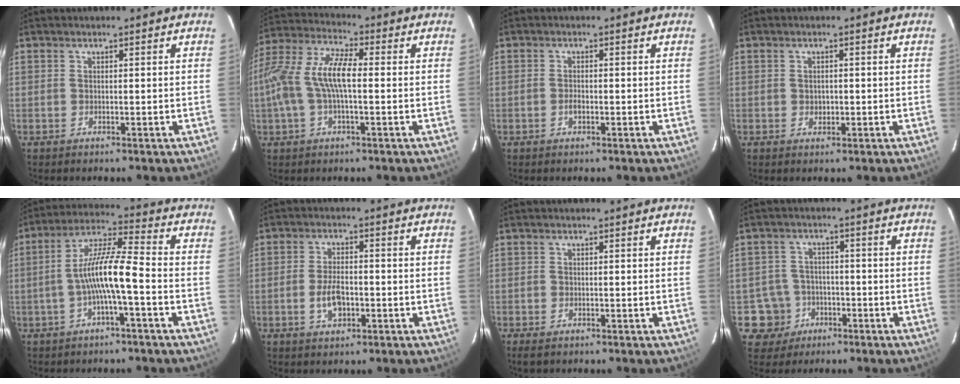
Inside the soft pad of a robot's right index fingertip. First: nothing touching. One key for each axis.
{"total": 13.4, "fx": -0.6, "fy": 5.0, "fz": 12.4, "tx": -0.257, "ty": 0.015, "tz": -0.016}
{"total": 1.6, "fx": -0.6, "fy": 0.9, "fz": 1.2, "tx": -0.026, "ty": 0.003, "tz": -0.012}
{"total": 1.5, "fx": -0.2, "fy": 1.3, "fz": 0.8, "tx": -0.009, "ty": 0.002, "tz": -0.002}
{"total": 9.5, "fx": -2.7, "fy": 0.8, "fz": 9.1, "tx": -0.187, "ty": 0.017, "tz": -0.052}
{"total": 5.6, "fx": -1.8, "fy": 3.0, "fz": 4.4, "tx": -0.092, "ty": 0.001, "tz": -0.028}
{"total": 1.7, "fx": -1.2, "fy": 0.9, "fz": 0.8, "tx": -0.017, "ty": -0.007, "tz": -0.024}
{"total": 6.7, "fx": -2.7, "fy": 6.1, "fz": 0.1, "tx": -0.021, "ty": 0.027, "tz": -0.039}